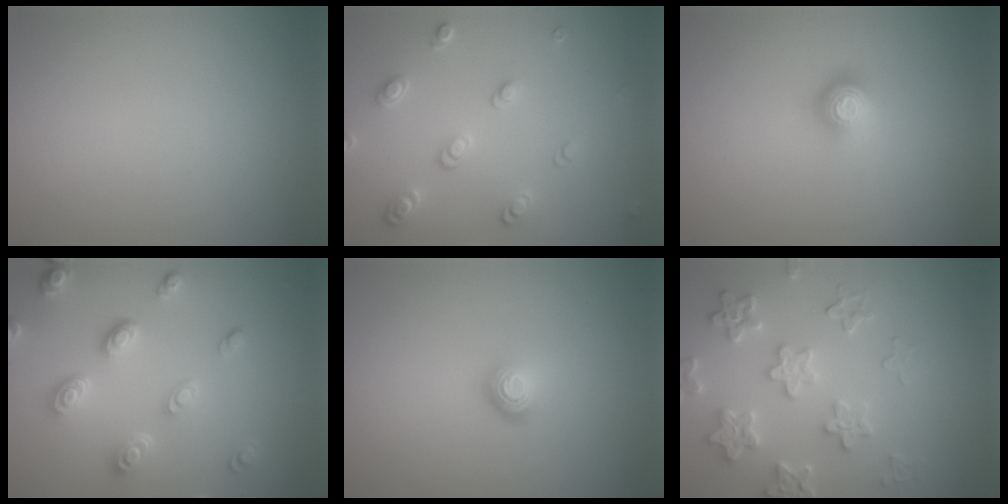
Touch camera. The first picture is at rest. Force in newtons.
{"total": 2.7, "press": 2.6, "slide": 0.4}
{"total": 2.0, "press": 1.5, "slide": 1.4}
{"total": 4.5, "press": 3.6, "slide": 2.8}
{"total": 1.7, "press": 1.2, "slide": 1.3}
{"total": 4.0, "press": 3.9, "slide": 0.9}